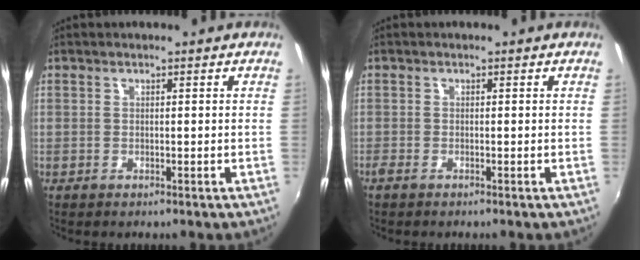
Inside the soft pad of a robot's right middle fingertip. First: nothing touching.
{"total": 0.9, "force": [-0.8, 0.1, 0.5], "torque": [-0.011, -0.004, -0.018]}